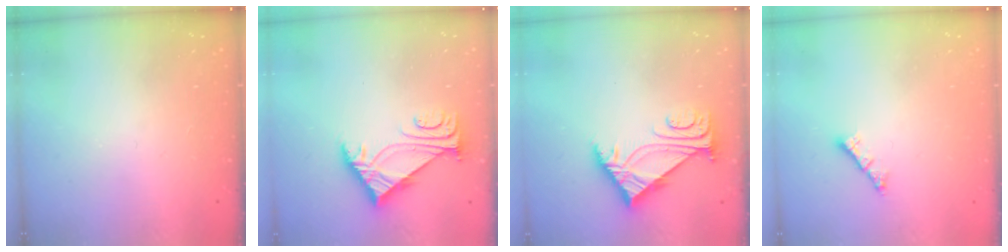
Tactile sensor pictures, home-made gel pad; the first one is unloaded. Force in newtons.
{"total": 5.6, "press": 5.5, "slide": 1.2}
{"total": 5.4, "press": 5.2, "slide": 1.1}
{"total": 1.2, "press": 1.2, "slide": 0.3}